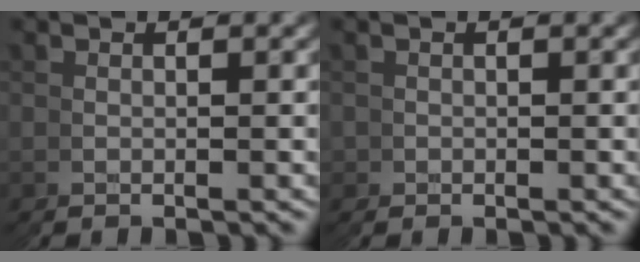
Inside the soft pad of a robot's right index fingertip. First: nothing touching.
{"total": 1.2, "force": [-0.5, 0.8, -0.6], "torque": [0.011, -0.009, -0.006]}